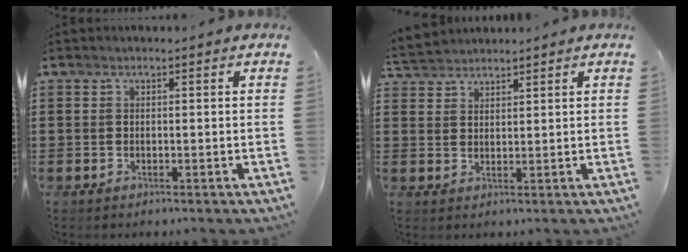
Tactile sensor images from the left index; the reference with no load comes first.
{"total": 2.9, "force": [2.8, 0.4, 0.0], "torque": [-0.009, -0.002, 0.056]}